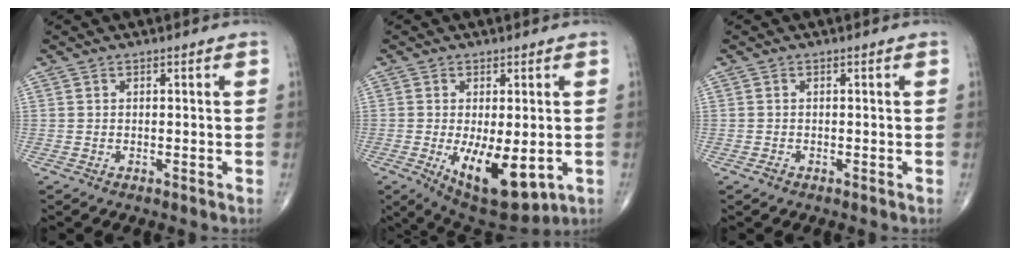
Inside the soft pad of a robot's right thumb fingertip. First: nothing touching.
{"total": 12.8, "force": [-3.0, 5.5, 11.1], "torque": [-0.164, -0.023, -0.026]}
{"total": 0.8, "force": [-0.5, 0.5, 0.3], "torque": [-0.007, 0.000, -0.011]}